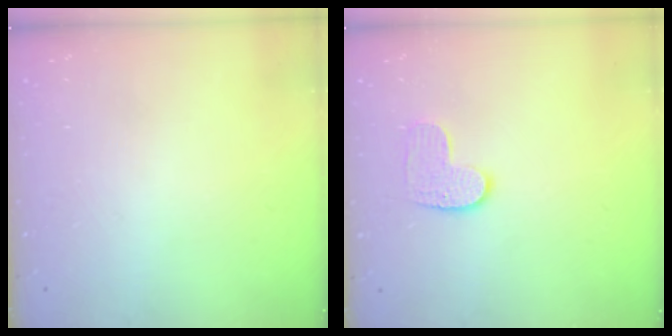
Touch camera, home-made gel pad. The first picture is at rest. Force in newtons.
{"total": 7.0, "press": 7.0, "slide": 0.2}